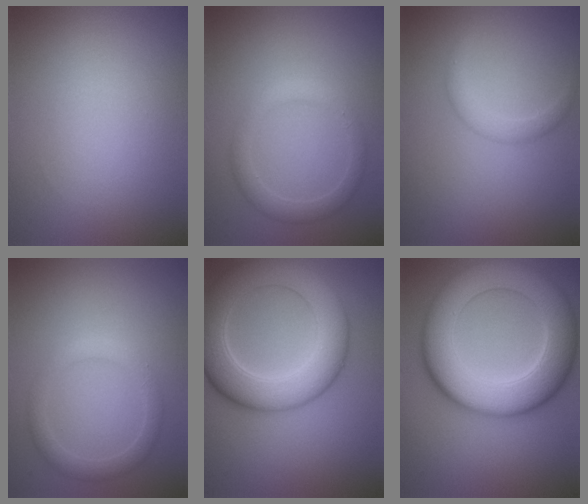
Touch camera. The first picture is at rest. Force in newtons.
{"total": 2.2, "press": 2.2, "slide": 0.1}
{"total": 1.6, "press": 1.6, "slide": 0.1}
{"total": 2.1, "press": 2.1, "slide": 0.1}
{"total": 8.5, "press": 8.5, "slide": 0.4}
{"total": 10.4, "press": 10.4, "slide": 0.4}